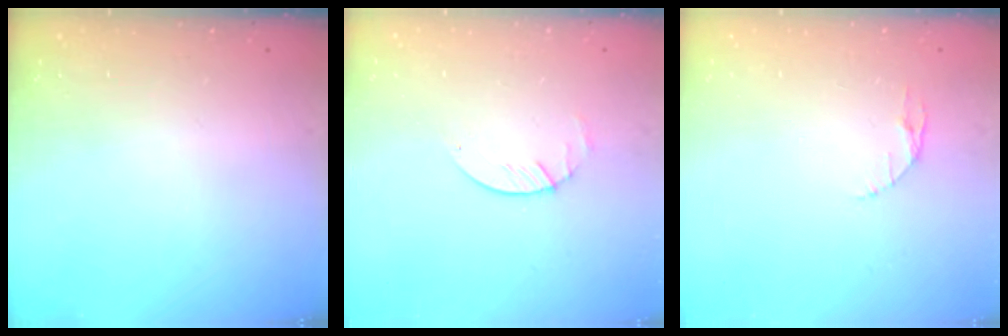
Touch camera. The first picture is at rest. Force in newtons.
{"total": 1.7, "press": 1.6, "slide": 0.2}
{"total": 2.9, "press": 2.9, "slide": 0.4}